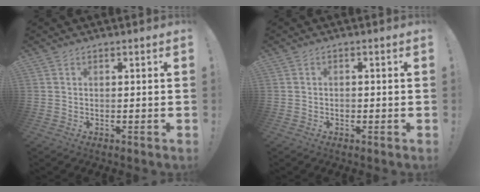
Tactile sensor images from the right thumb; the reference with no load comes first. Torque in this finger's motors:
{"motor_torque": [0.34, -0.30, 0.28, -0.29, 0.00]}